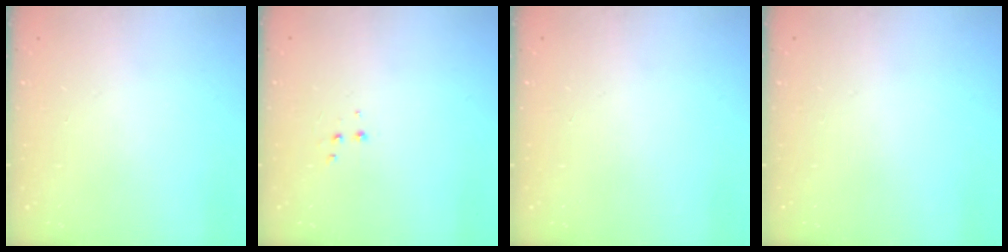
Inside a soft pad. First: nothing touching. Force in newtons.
{"total": 1.9, "press": 1.9, "slide": 0.2}
{"total": 0.0}
{"total": 0.0}